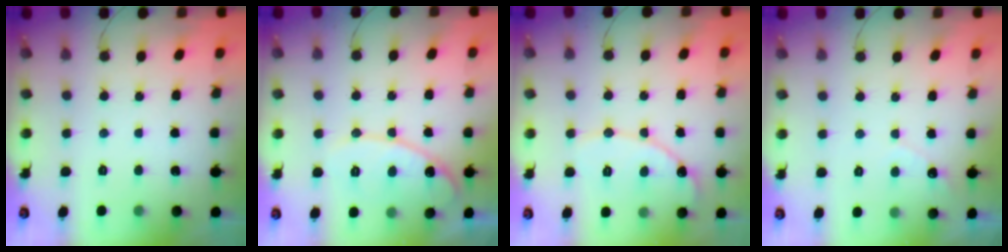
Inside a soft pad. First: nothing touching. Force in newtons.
{"total": 12.1, "press": 12.0, "slide": 1.1}
{"total": 10.7, "press": 10.7, "slide": 0.8}
{"total": 2.5, "press": 2.5, "slide": 0.1}